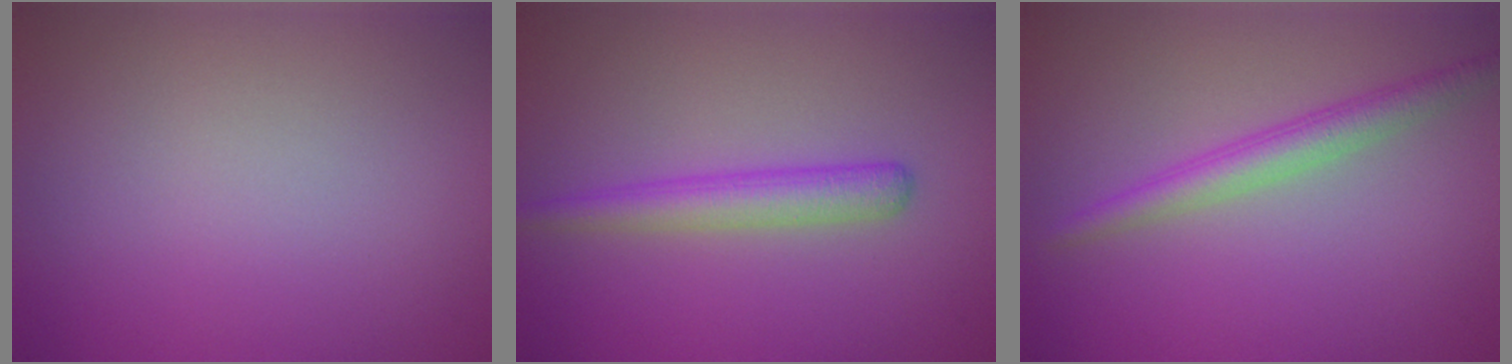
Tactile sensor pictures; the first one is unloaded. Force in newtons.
{"total": 2.8, "press": 2.8, "slide": 0.1}
{"total": 2.8, "press": 2.8, "slide": 0.1}